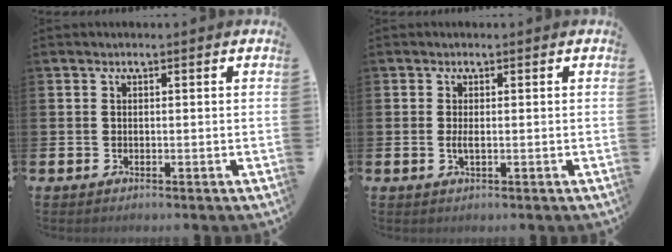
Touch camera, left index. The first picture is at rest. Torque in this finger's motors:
{"motor_torque": [0.37, 0.05, 0.00, 0.03]}